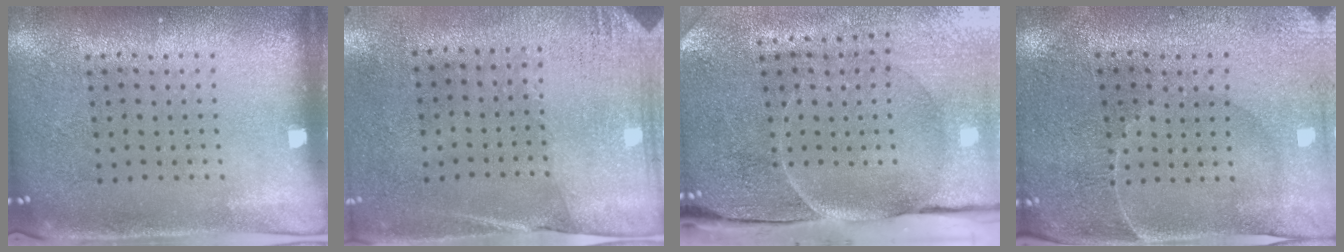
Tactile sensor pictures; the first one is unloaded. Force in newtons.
{"total": 2.7, "press": 2.4, "slide": 1.3}
{"total": 4.9, "press": 3.9, "slide": 2.9}
{"total": 0.6, "press": 0.5, "slide": 0.4}